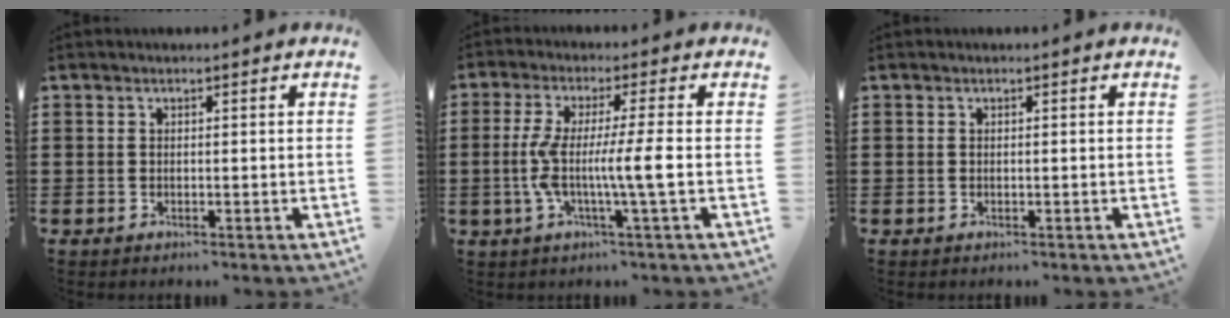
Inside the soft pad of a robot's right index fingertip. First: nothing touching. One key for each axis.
{"total": 8.3, "fx": -1.4, "fy": -0.1, "fz": 8.2, "tx": -0.166, "ty": -0.012, "tz": -0.035}
{"total": 0.0}